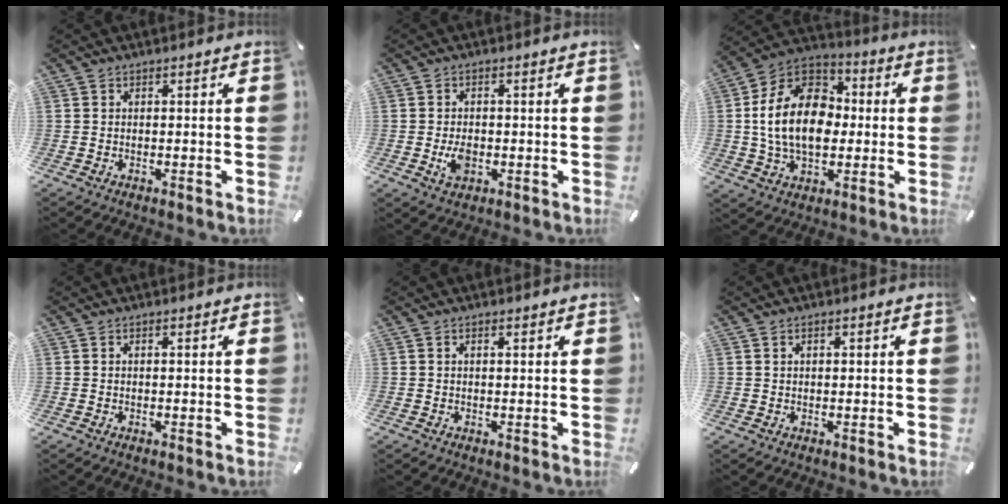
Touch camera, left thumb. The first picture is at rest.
{"total": 4.1, "force": [-0.8, 2.7, 3.0], "torque": [-0.059, -0.005, -0.015]}
{"total": 18.1, "force": [-0.8, 13.3, 12.3], "torque": [-0.257, 0.023, -0.017]}
{"total": 0.0}
{"total": 0.8, "force": [0.4, 0.3, 0.6], "torque": [-0.013, 0.002, 0.006]}
{"total": 1.1, "force": [0.4, 0.5, 0.8], "torque": [-0.016, 0.002, 0.007]}